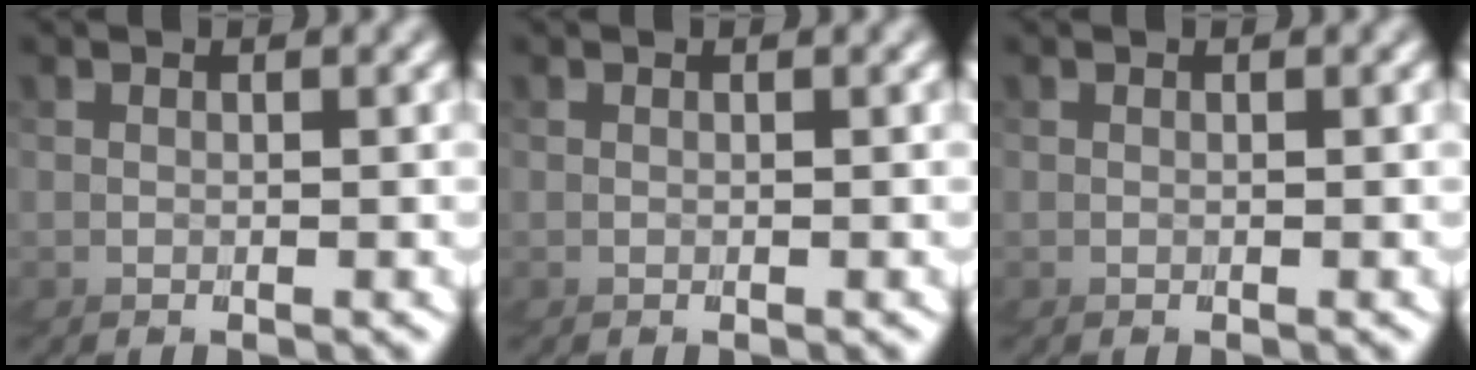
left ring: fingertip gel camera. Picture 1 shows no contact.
{"total": 0.0}
{"total": 0.0}